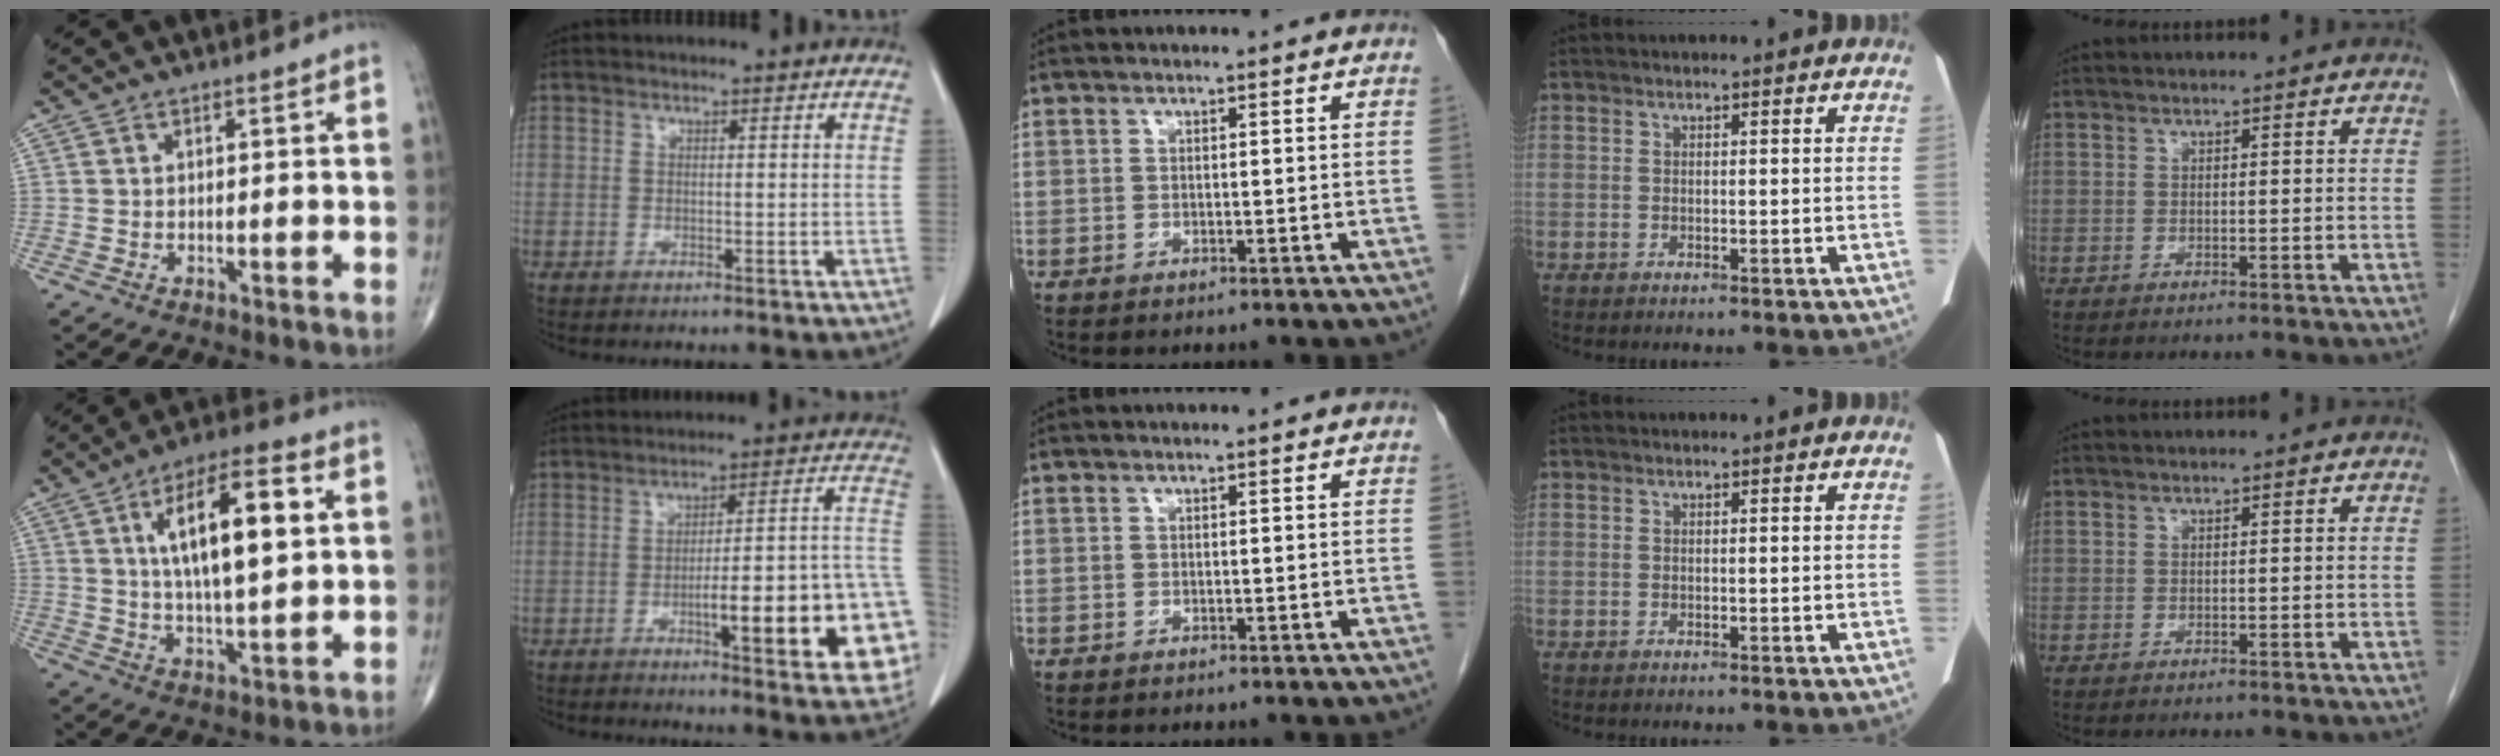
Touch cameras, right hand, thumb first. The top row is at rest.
{"thumb": {"total": 16.4, "force": [4.2, 5.4, 14.9], "torque": [-0.236, 0.001, 0.067]}, "index": {"total": 19.3, "force": [-5.7, 3.2, 18.2], "torque": [-0.148, 0.029, -0.063]}}